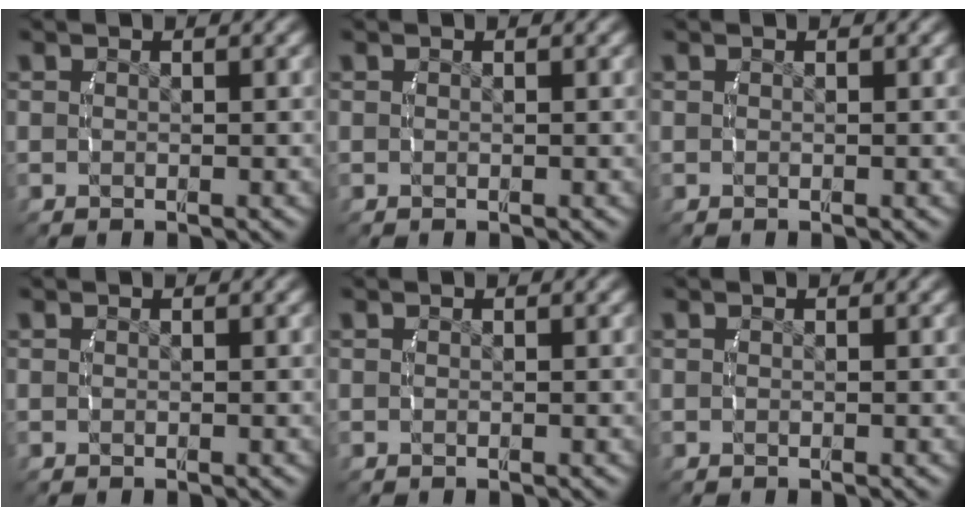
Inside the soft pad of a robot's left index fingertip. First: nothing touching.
{"total": 0.0}
{"total": 0.0}
{"total": 0.0}
{"total": 0.0}
{"total": 0.0}